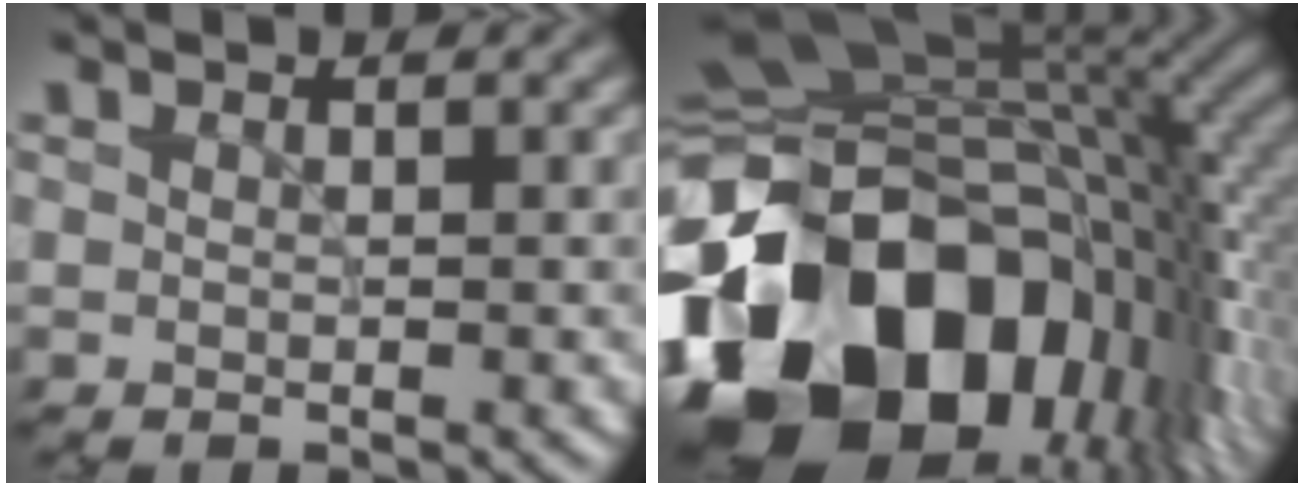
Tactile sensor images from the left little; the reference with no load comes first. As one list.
[{"total": 19.4, "force": [-6.8, 12.2, 13.4], "torque": [-0.275, -0.013, -0.121]}]